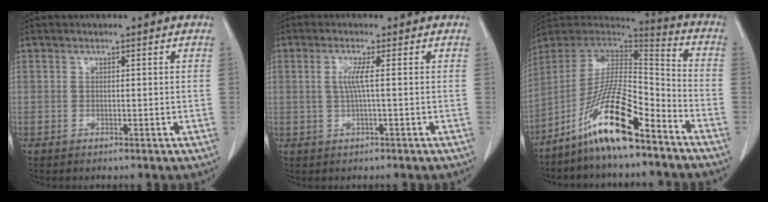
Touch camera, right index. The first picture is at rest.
{"total": 2.6, "force": [0.3, -0.4, 2.6], "torque": [-0.058, 0.001, 0.006]}
{"total": 15.6, "force": [-10.3, 2.1, 11.5], "torque": [-0.215, 0.001, -0.188]}